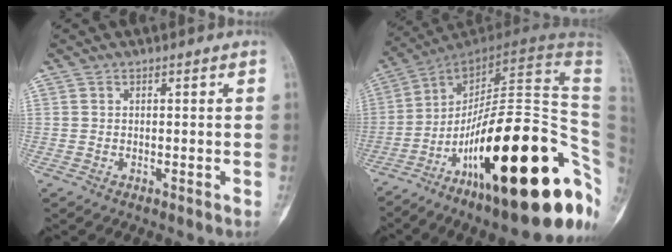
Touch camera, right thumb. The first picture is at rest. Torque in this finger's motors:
{"motor_torque": [3.84, 1.17, 2.24, -0.53, 0.85]}